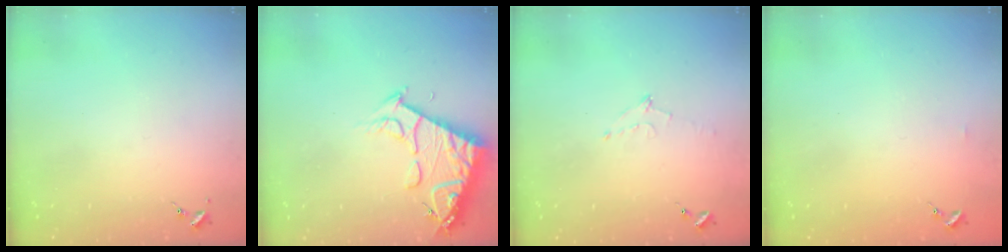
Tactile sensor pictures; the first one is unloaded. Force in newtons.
{"total": 13.2, "press": 13.1, "slide": 1.6}
{"total": 6.8, "press": 6.7, "slide": 1.0}
{"total": 3.0, "press": 3.0, "slide": 0.3}